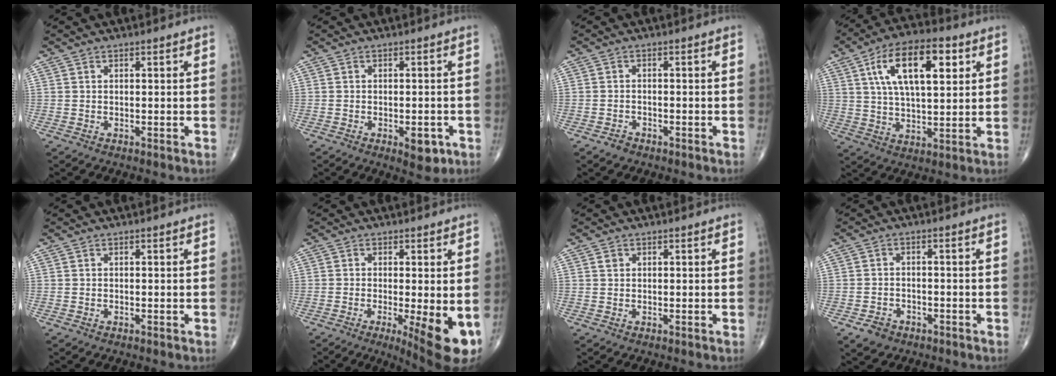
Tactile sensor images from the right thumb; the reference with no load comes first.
{"total": 4.4, "force": [-1.9, 2.0, 3.5], "torque": [-0.035, 0.001, -0.018]}
{"total": 1.9, "force": [-1.4, 1.1, 0.5], "torque": [-0.011, 0.007, -0.021]}
{"total": 16.3, "force": [5.7, 7.2, 13.4], "torque": [-0.210, -0.001, 0.095]}
{"total": 0.0}
{"total": 10.2, "force": [-2.8, 2.4, 9.5], "torque": [-0.134, -0.022, -0.038]}
{"total": 0.8, "force": [0.3, 0.7, 0.3], "torque": [-0.002, 0.000, 0.004]}
{"total": 3.8, "force": [-2.3, 2.7, 1.3], "torque": [-0.018, 0.012, -0.035]}